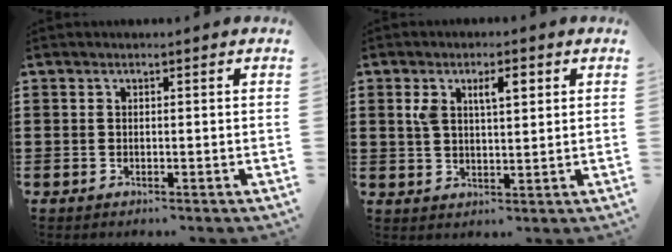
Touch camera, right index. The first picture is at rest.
{"total": 5.0, "force": [1.8, 2.1, 4.1], "torque": [-0.080, 0.008, 0.027]}